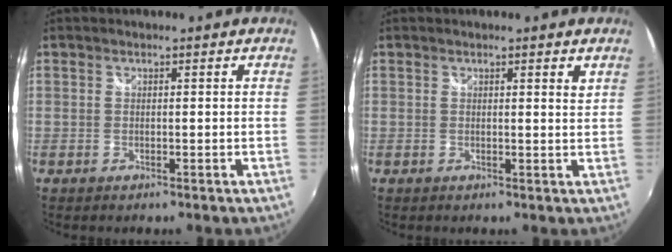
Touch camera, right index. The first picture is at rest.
{"total": 1.7, "force": [1.2, 0.1, 1.3], "torque": [-0.022, 0.005, 0.016]}